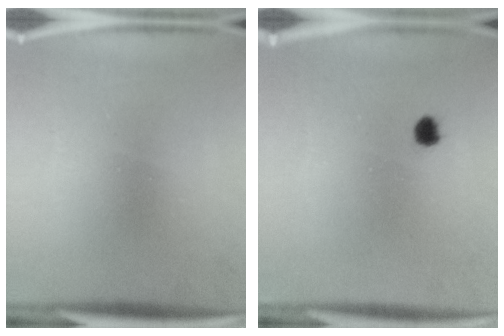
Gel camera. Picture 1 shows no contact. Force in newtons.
{"total": 1.7}